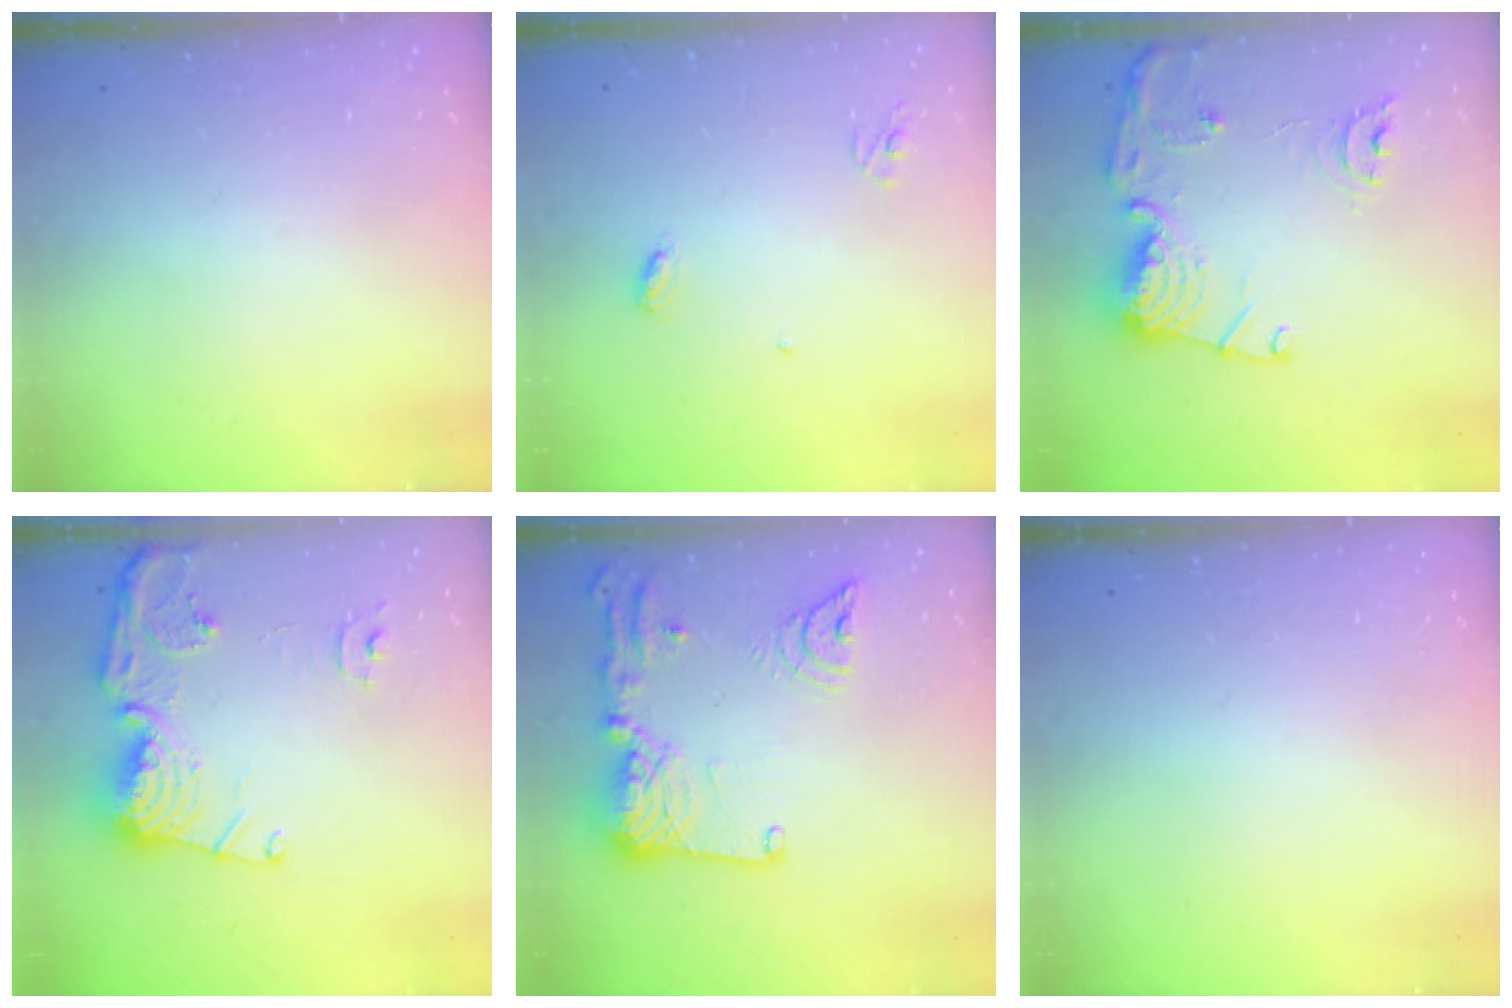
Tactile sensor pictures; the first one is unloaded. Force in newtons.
{"total": 3.9, "press": 3.9, "slide": 0.3}
{"total": 15.1, "press": 15.0, "slide": 1.6}
{"total": 16.3, "press": 16.2, "slide": 1.5}
{"total": 20.1, "press": 19.9, "slide": 2.3}
{"total": 0.0}